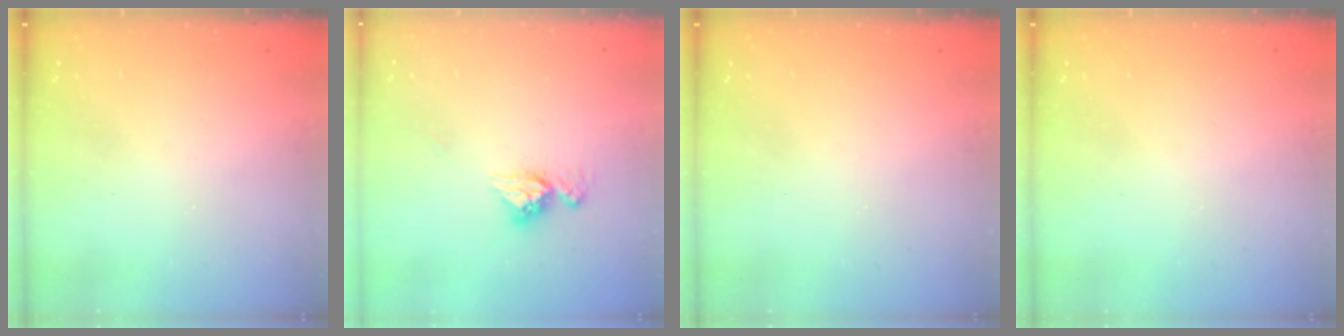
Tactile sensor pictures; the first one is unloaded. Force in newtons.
{"total": 9.4, "press": 9.4, "slide": 0.8}
{"total": 0.0}
{"total": 0.0}